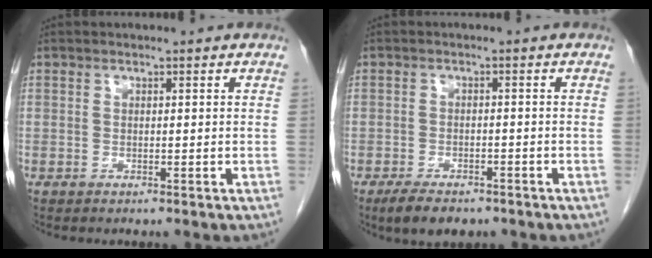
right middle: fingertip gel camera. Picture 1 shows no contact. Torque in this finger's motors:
{"motor_torque": [0.83, -0.59, 0.06, 0.02]}